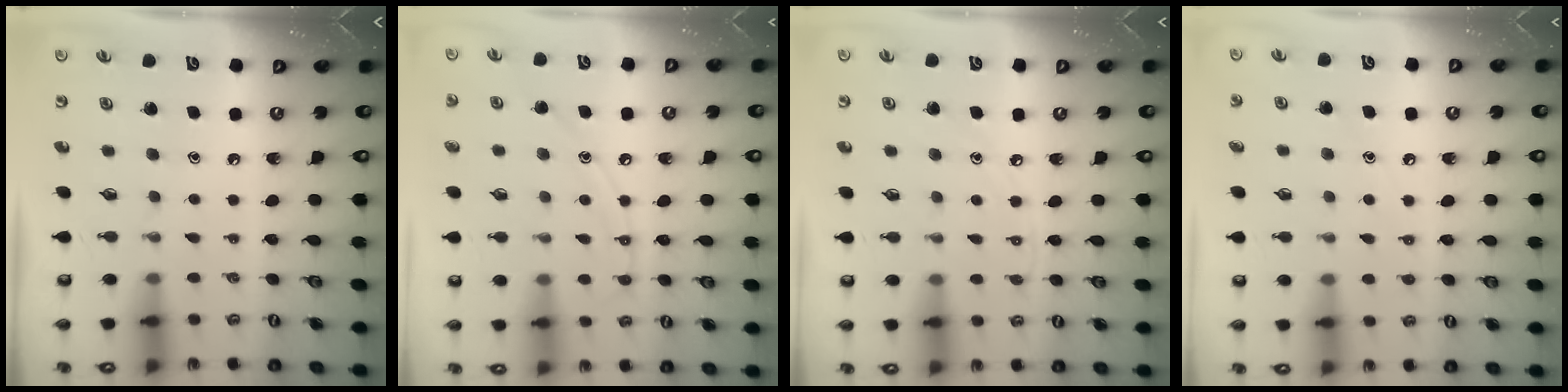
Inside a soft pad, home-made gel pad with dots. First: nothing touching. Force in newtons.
{"total": 8.5, "press": 8.5, "slide": 0.6}
{"total": 5.1, "press": 5.1, "slide": 0.7}
{"total": 5.5, "press": 5.5, "slide": 0.7}